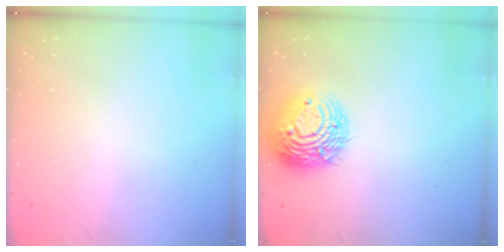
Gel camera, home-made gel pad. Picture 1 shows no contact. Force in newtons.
{"total": 14.0, "press": 13.9, "slide": 1.5}